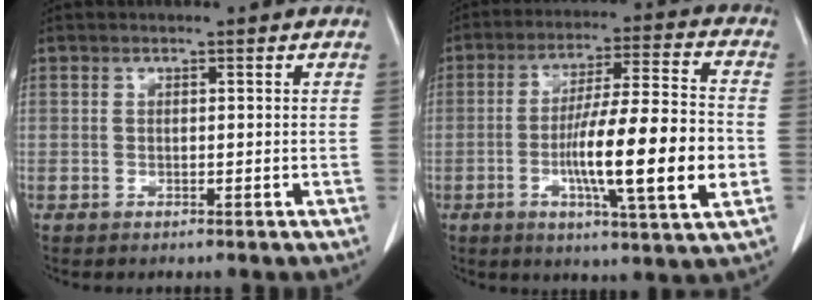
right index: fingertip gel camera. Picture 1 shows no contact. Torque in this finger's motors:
{"motor_torque": [1.97, -0.17, 0.79, 0.21]}